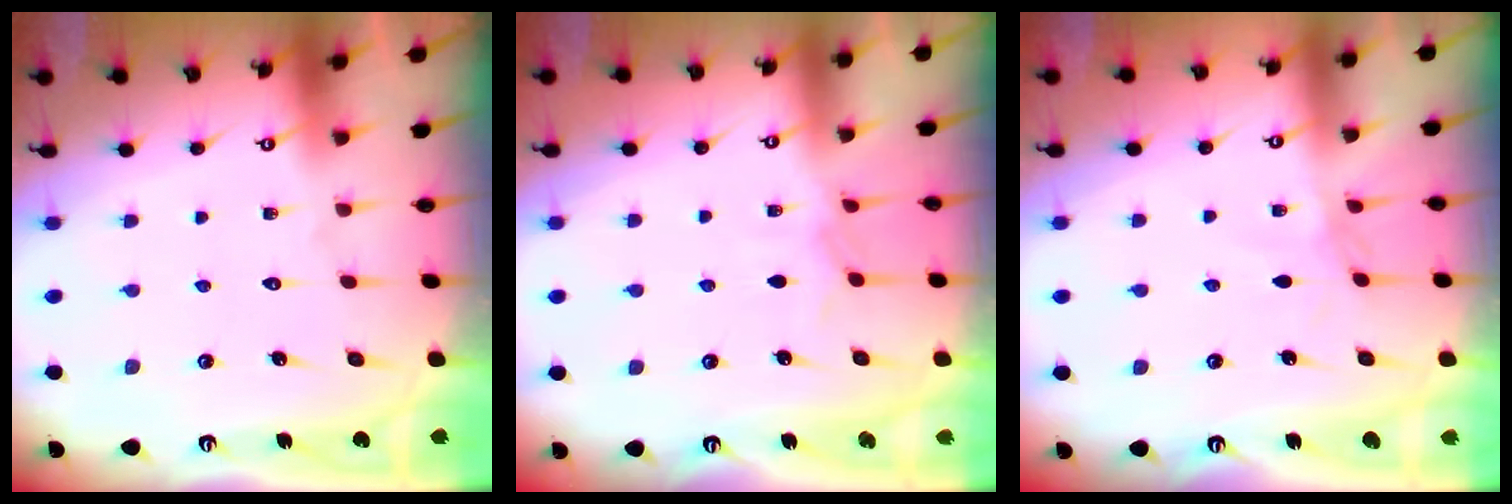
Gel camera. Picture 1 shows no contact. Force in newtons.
{"total": 5.2, "press": 5.1, "slide": 0.6}
{"total": 1.8, "press": 1.8, "slide": 0.3}